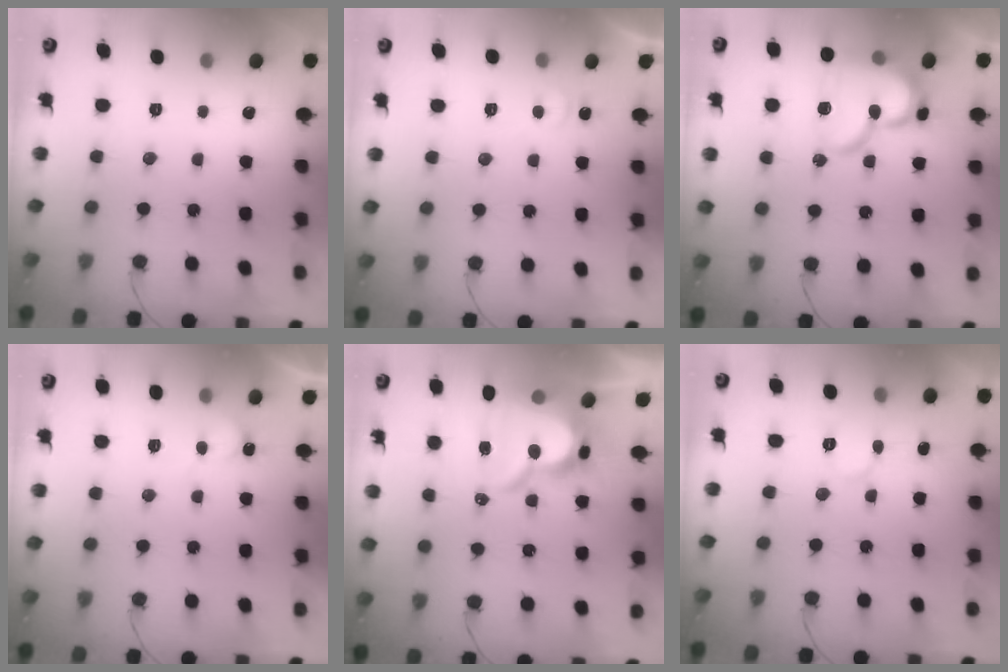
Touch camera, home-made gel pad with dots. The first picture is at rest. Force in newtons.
{"total": 4.3, "press": 4.3, "slide": 0.6}
{"total": 17.5, "press": 17.5, "slide": 1.0}
{"total": 6.9, "press": 6.9, "slide": 0.5}
{"total": 15.6, "press": 15.5, "slide": 1.3}
{"total": 6.1, "press": 6.1, "slide": 0.2}